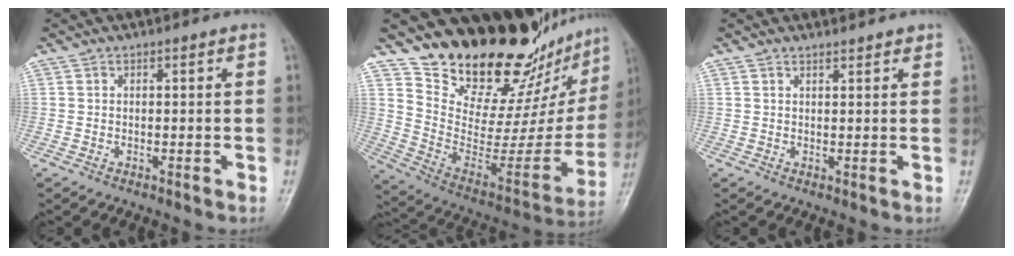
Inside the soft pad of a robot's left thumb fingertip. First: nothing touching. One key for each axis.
{"total": 23.6, "fx": 20.3, "fy": 7.6, "fz": 9.5, "tx": -0.089, "ty": -0.162, "tz": 0.311}
{"total": 1.5, "fx": 1.3, "fy": 0.4, "fz": 0.4, "tx": 0.000, "ty": -0.006, "tz": 0.018}